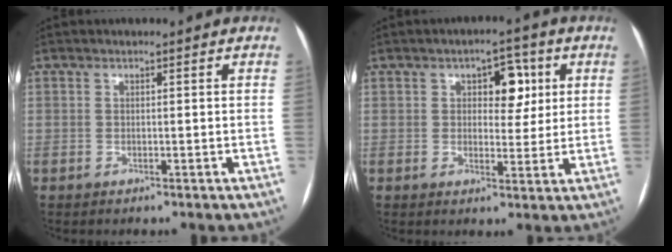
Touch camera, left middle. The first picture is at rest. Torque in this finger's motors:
{"motor_torque": [0.52, -0.10, 0.05, 0.07]}